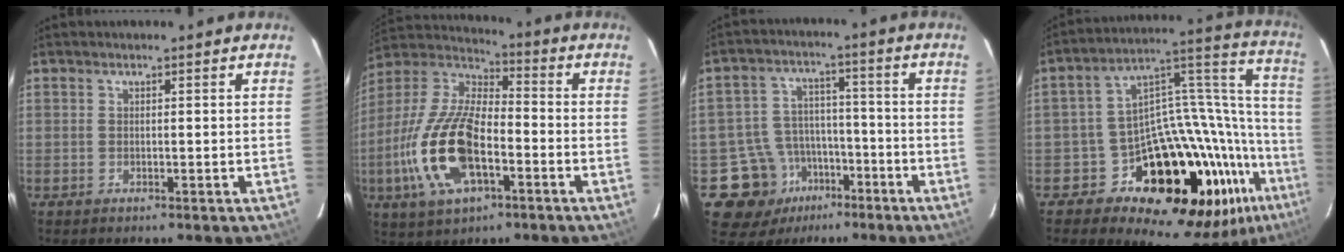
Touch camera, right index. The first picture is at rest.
{"total": 19.3, "force": [-6.0, 8.7, 16.1], "torque": [-0.352, -0.010, -0.115]}
{"total": 11.1, "force": [-6.1, 8.9, 2.8], "torque": [-0.074, 0.030, -0.081]}
{"total": 24.9, "force": [-14.8, 12.8, 15.5], "torque": [-0.193, 0.035, -0.237]}